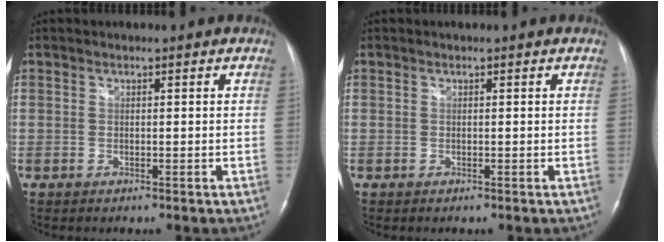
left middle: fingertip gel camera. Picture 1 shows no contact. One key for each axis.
{"total": 0.0}